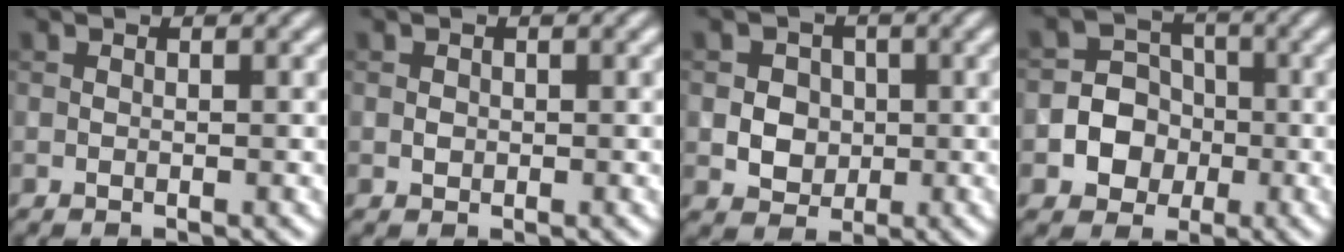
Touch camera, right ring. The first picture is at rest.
{"total": 0.7, "force": [0.0, 0.6, 0.3], "torque": [-0.003, -0.002, -0.001]}
{"total": 3.8, "force": [0.1, 3.3, 1.8], "torque": [-0.014, 0.009, -0.009]}
{"total": 5.5, "force": [-1.3, 5.1, 1.5], "torque": [-0.005, 0.021, -0.042]}